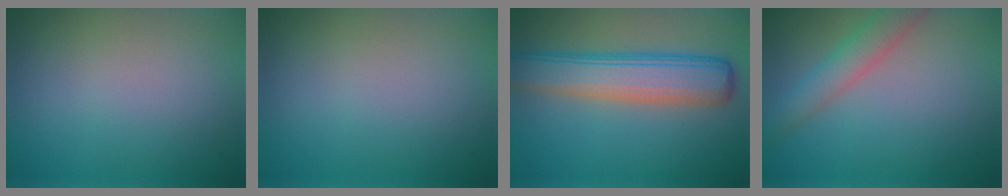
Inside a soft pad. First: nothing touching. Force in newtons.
{"total": 0.0}
{"total": 7.3, "press": 7.3, "slide": 0.4}
{"total": 3.4, "press": 3.4, "slide": 0.3}